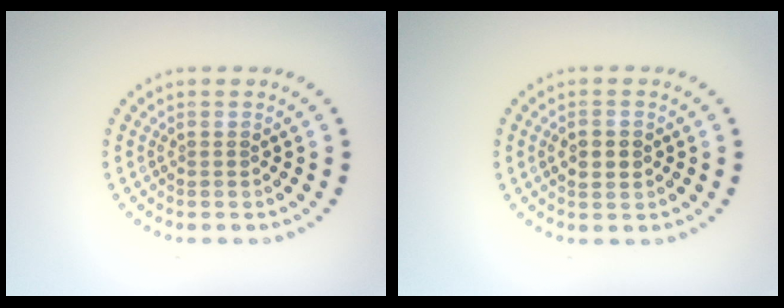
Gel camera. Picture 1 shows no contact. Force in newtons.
{"total": 2.7, "press": 2.7, "slide": 0.1}